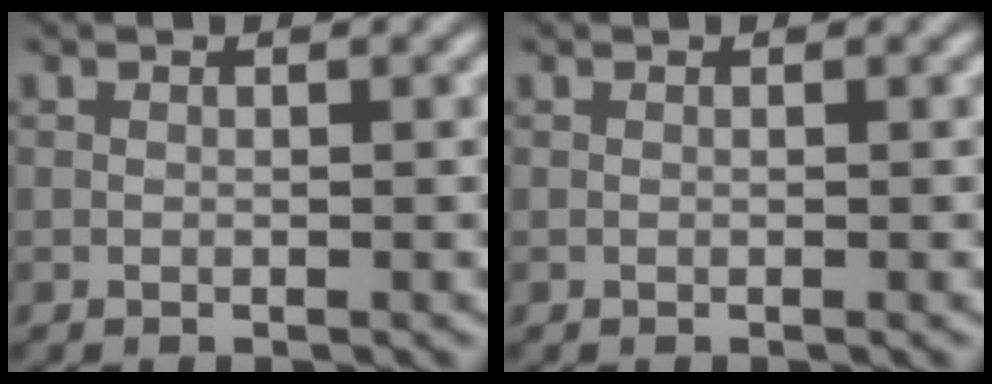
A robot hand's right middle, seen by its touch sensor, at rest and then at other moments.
{"total": 0.0}